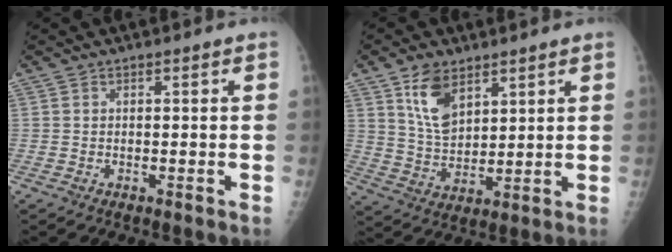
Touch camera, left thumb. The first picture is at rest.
{"total": 9.1, "force": [5.1, 5.3, 5.4], "torque": [-0.077, -0.032, 0.105]}